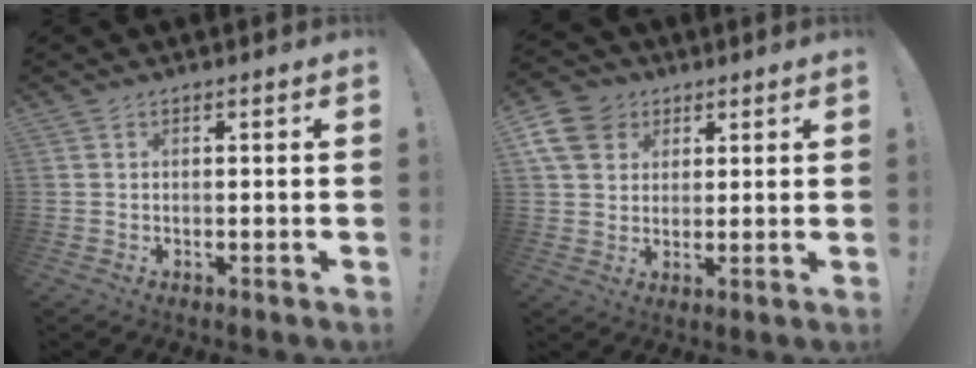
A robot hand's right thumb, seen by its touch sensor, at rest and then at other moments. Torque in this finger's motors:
{"motor_torque": [-0.19, 0.24, 0.04, 0.02, 0.01]}